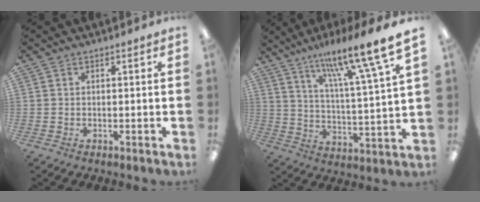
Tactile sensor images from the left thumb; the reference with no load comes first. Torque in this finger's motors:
{"motor_torque": [0.93, -0.08, 1.66, -1.11, 0.19]}